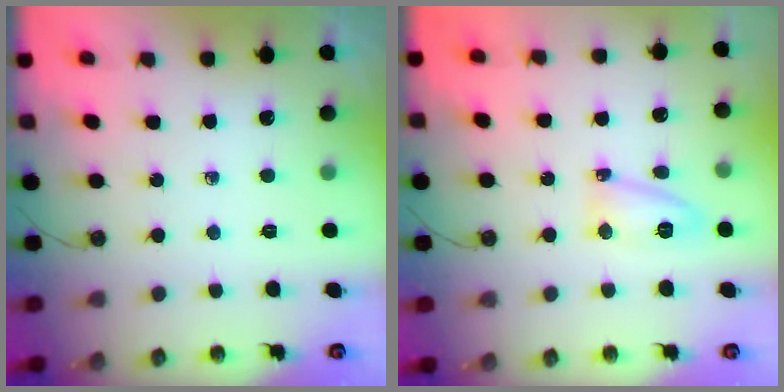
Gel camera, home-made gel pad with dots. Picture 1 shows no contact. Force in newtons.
{"total": 7.2, "press": 7.2, "slide": 0.6}